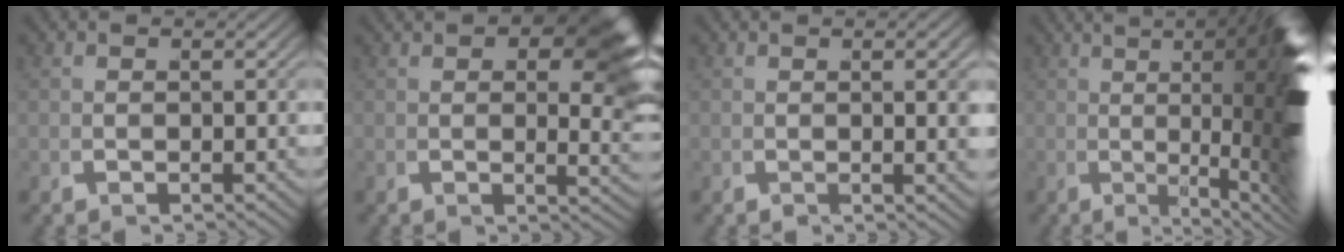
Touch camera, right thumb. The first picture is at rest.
{"total": 9.6, "force": [2.7, 4.4, 8.1], "torque": [-0.084, -0.009, 0.039]}
{"total": 2.4, "force": [0.5, 0.6, 2.2], "torque": [-0.042, 0.000, 0.010]}
{"total": 19.9, "force": [1.8, 6.1, 18.9], "torque": [-0.237, -0.002, 0.026]}